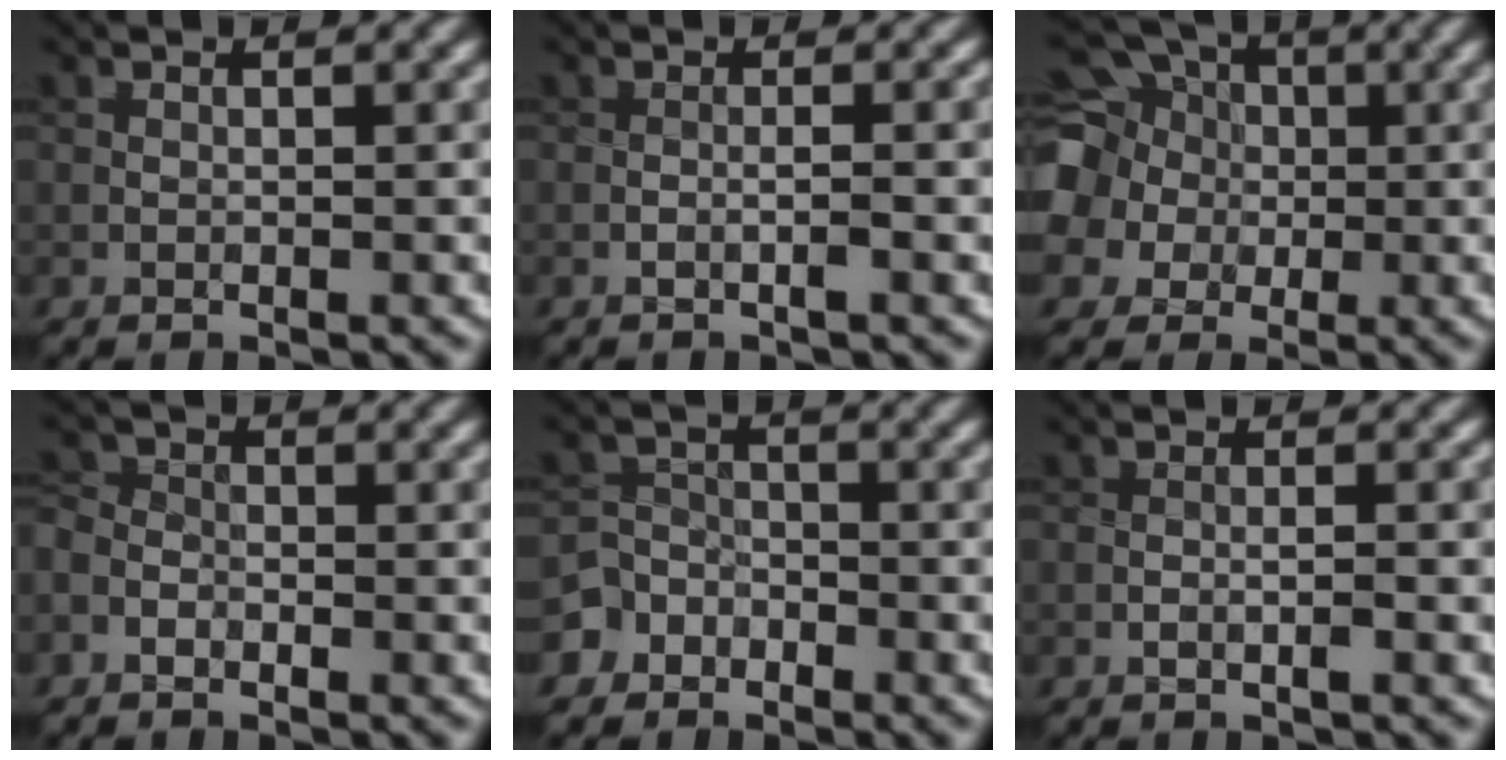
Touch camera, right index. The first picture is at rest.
{"total": 1.2, "force": [-0.1, -0.1, 1.2], "torque": [-0.017, 0.003, -0.005]}
{"total": 13.5, "force": [2.3, 11.9, 5.9], "torque": [-0.159, 0.017, 0.008]}
{"total": 1.8, "force": [-1.2, 1.2, 0.5], "torque": [-0.009, 0.002, -0.034]}
{"total": 4.4, "force": [-3.0, 3.2, 0.0], "torque": [0.029, -0.004, -0.063]}
{"total": 0.9, "force": [0.0, -0.2, 0.9], "torque": [-0.015, 0.001, -0.001]}